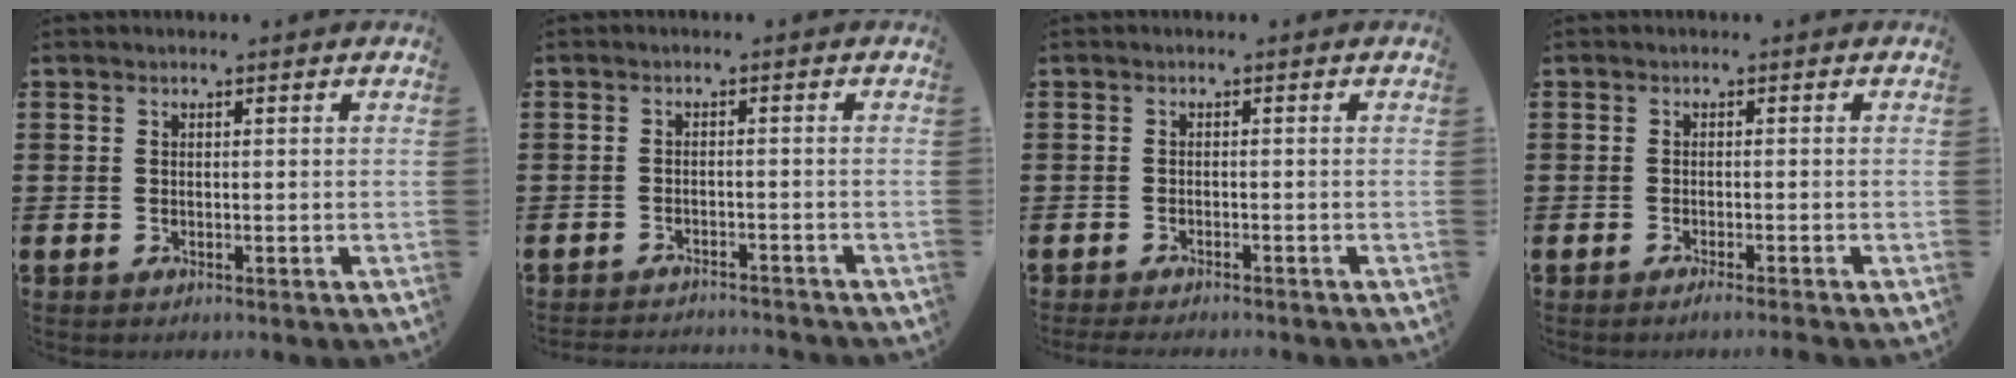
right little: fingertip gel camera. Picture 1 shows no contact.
{"total": 1.8, "force": [-1.7, -0.1, -0.1], "torque": [-0.002, 0.004, -0.038]}
{"total": 1.0, "force": [-1.0, 0.0, 0.4], "torque": [-0.006, -0.001, -0.019]}
{"total": 1.0, "force": [-0.8, -0.1, 0.6], "torque": [-0.009, -0.003, -0.015]}